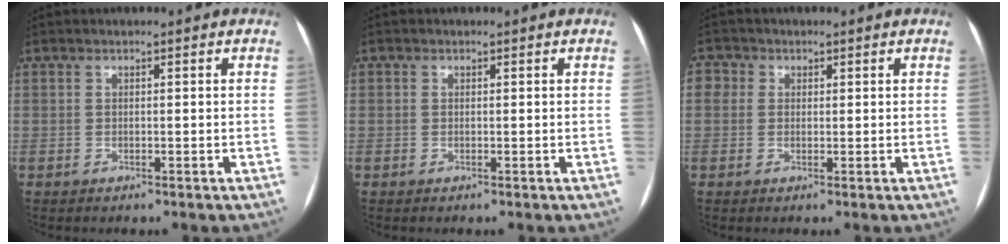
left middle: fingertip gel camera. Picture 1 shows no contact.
{"total": 2.4, "force": [-1.6, -1.5, -0.8], "torque": [0.015, -0.010, -0.020]}
{"total": 1.2, "force": [-1.1, 0.6, 0.0], "torque": [0.001, 0.002, -0.010]}